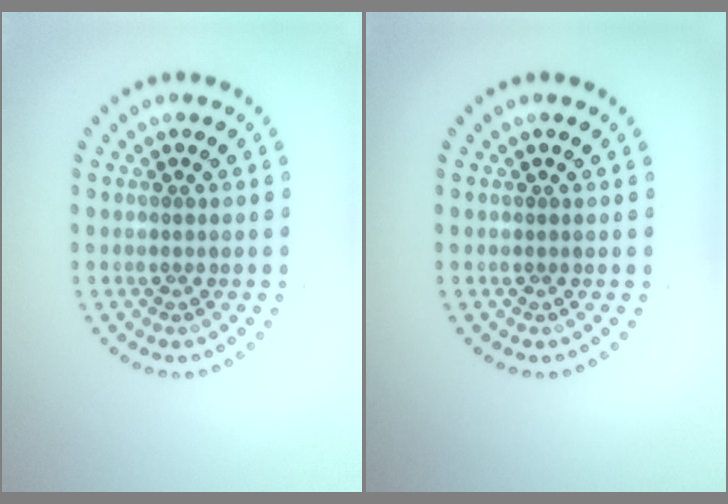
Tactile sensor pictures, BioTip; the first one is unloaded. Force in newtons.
{"total": 0.0}